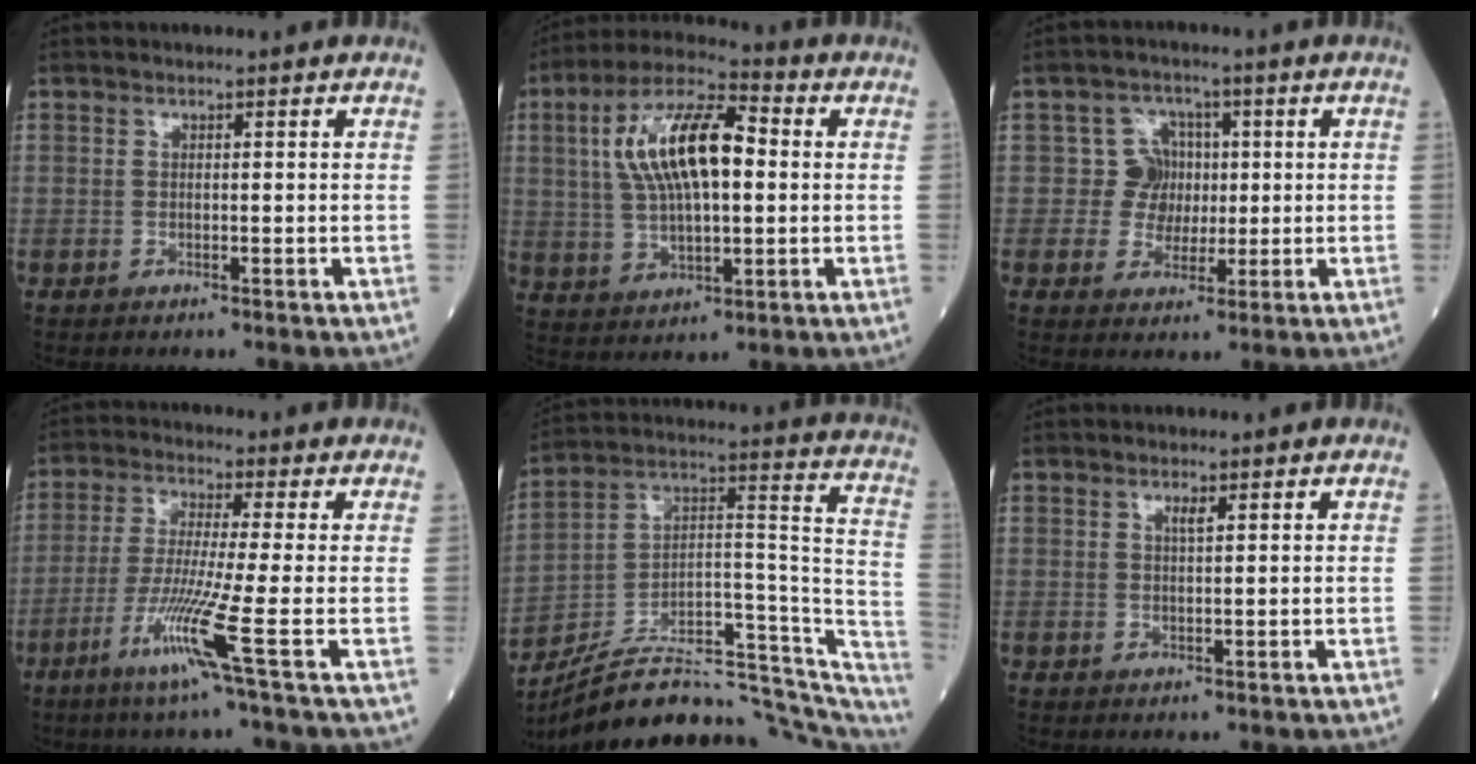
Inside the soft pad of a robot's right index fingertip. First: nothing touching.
{"total": 14.4, "force": [2.3, 5.1, 13.3], "torque": [-0.261, 0.028, 0.039]}
{"total": 4.9, "force": [0.4, 4.8, 0.6], "torque": [0.003, 0.015, 0.009]}
{"total": 8.9, "force": [-4.0, -2.1, 7.6], "torque": [-0.151, -0.030, -0.084]}
{"total": 25.1, "force": [-20.8, 6.6, 12.5], "torque": [-0.142, 0.051, -0.304]}
{"total": 1.1, "force": [0.6, 0.0, 0.9], "torque": [-0.022, -0.002, 0.012]}